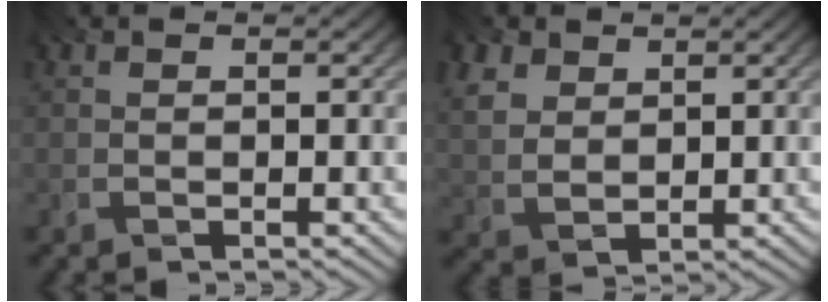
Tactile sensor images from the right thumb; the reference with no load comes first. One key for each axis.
{"total": 5.3, "fx": 2.8, "fy": 3.5, "fz": 2.8, "tx": -0.094, "ty": -0.001, "tz": 0.057}